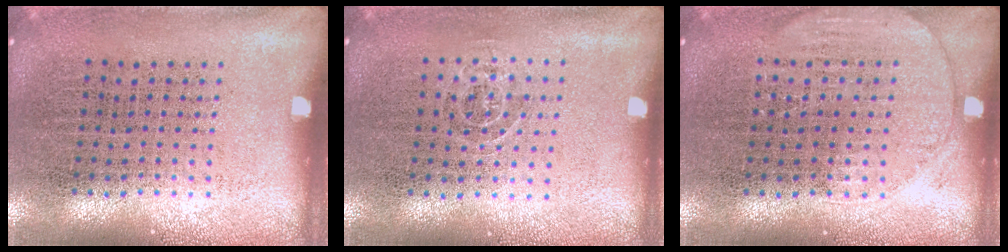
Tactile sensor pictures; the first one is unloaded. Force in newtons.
{"total": 0.8, "press": 0.5, "slide": 0.6}
{"total": 1.6, "press": 1.6, "slide": 0.0}